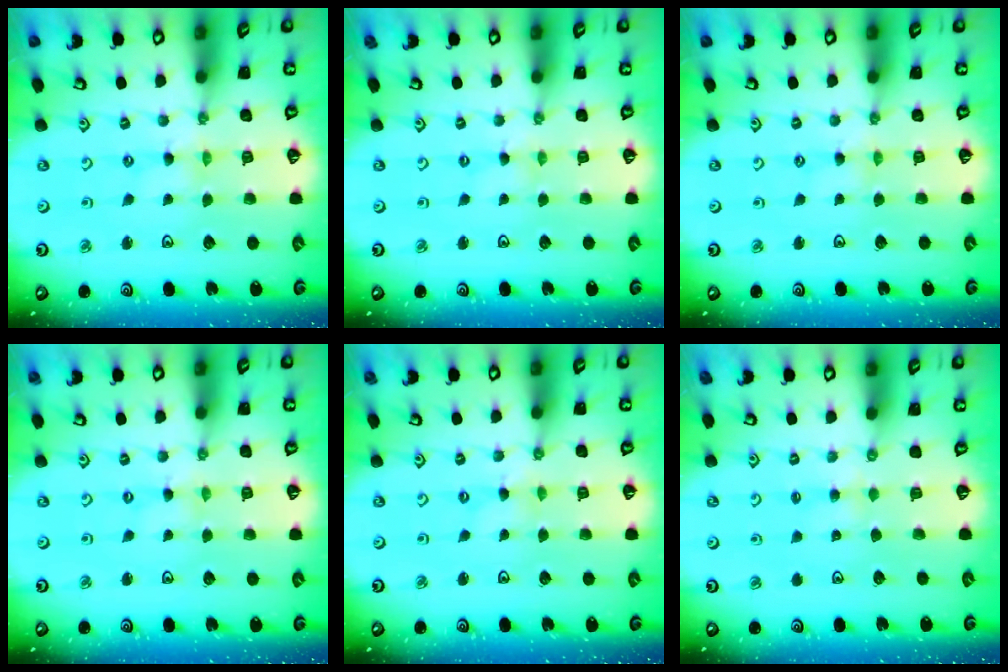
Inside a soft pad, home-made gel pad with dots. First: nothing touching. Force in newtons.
{"total": 0.6, "press": 0.6, "slide": 0.2}
{"total": 1.9, "press": 1.8, "slide": 0.3}
{"total": 0.0}
{"total": 0.0}
{"total": 2.0, "press": 2.0, "slide": 0.3}